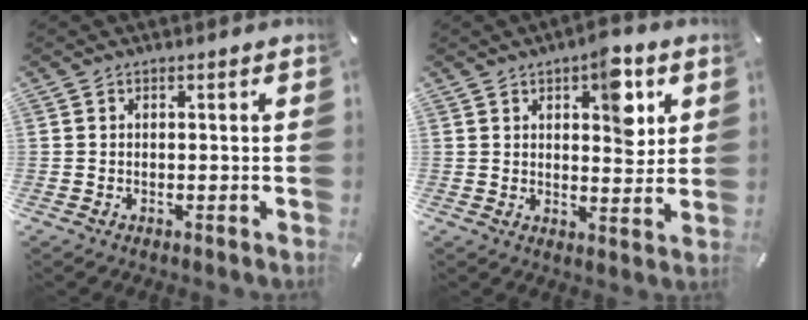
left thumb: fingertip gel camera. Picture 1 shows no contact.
{"total": 9.2, "force": [4.4, 4.5, 6.8], "torque": [-0.068, -0.027, 0.067]}